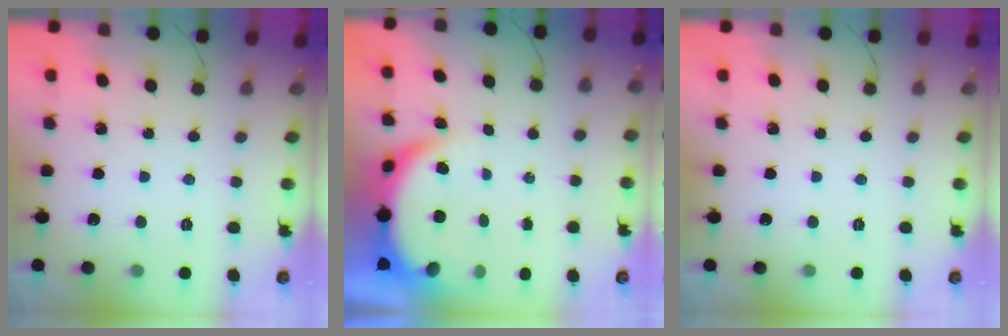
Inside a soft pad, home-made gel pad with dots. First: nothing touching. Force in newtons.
{"total": 6.3, "press": 6.2, "slide": 0.9}
{"total": 0.0}